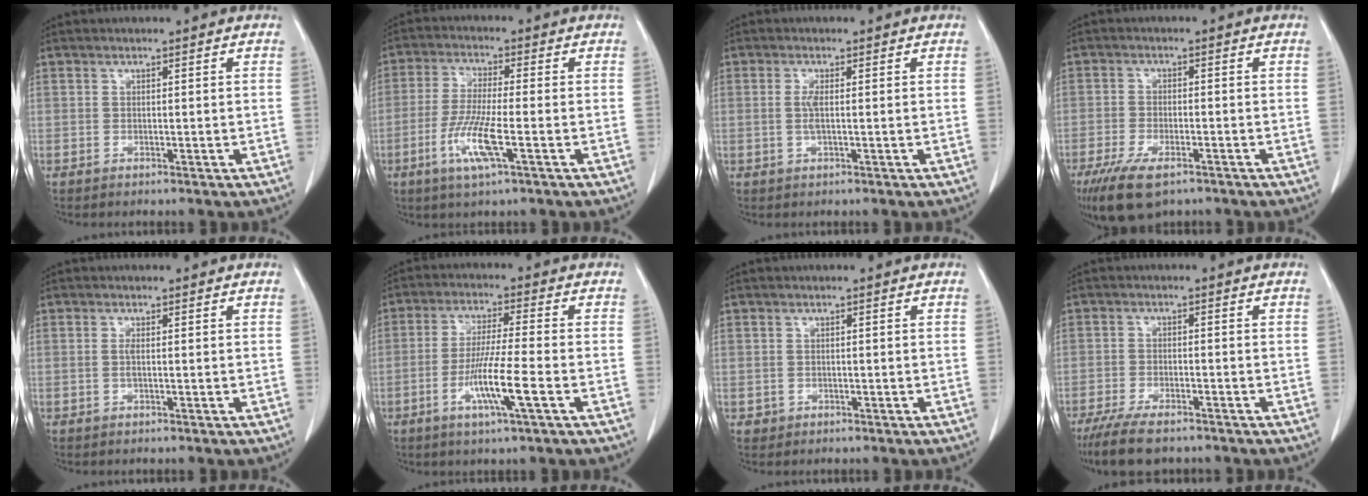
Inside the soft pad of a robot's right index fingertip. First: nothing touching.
{"total": 8.5, "force": [-3.2, 0.8, 7.8], "torque": [-0.163, -0.013, -0.064]}
{"total": 2.4, "force": [-0.1, 0.7, 2.3], "torque": [-0.052, -0.001, -0.001]}
{"total": 9.6, "force": [-6.3, 3.7, 6.2], "torque": [-0.116, -0.017, -0.105]}
{"total": 1.2, "force": [-0.1, 0.3, 1.1], "torque": [-0.025, 0.000, -0.001]}
{"total": 9.1, "force": [-3.2, -0.1, 8.6], "torque": [-0.162, -0.013, -0.062]}
{"total": 1.6, "force": [-0.4, 1.5, 0.2], "torque": [0.002, 0.006, -0.001]}
{"total": 9.0, "force": [-7.0, 2.6, 5.1], "torque": [-0.088, -0.018, -0.115]}